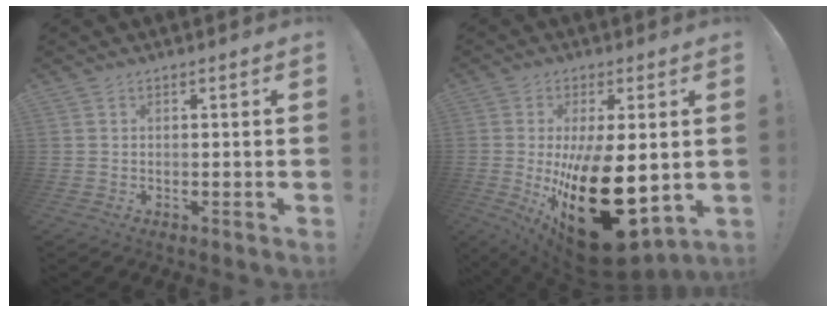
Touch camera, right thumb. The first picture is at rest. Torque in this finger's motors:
{"motor_torque": [0.77, 1.98, 2.77, 0.00, 0.97]}